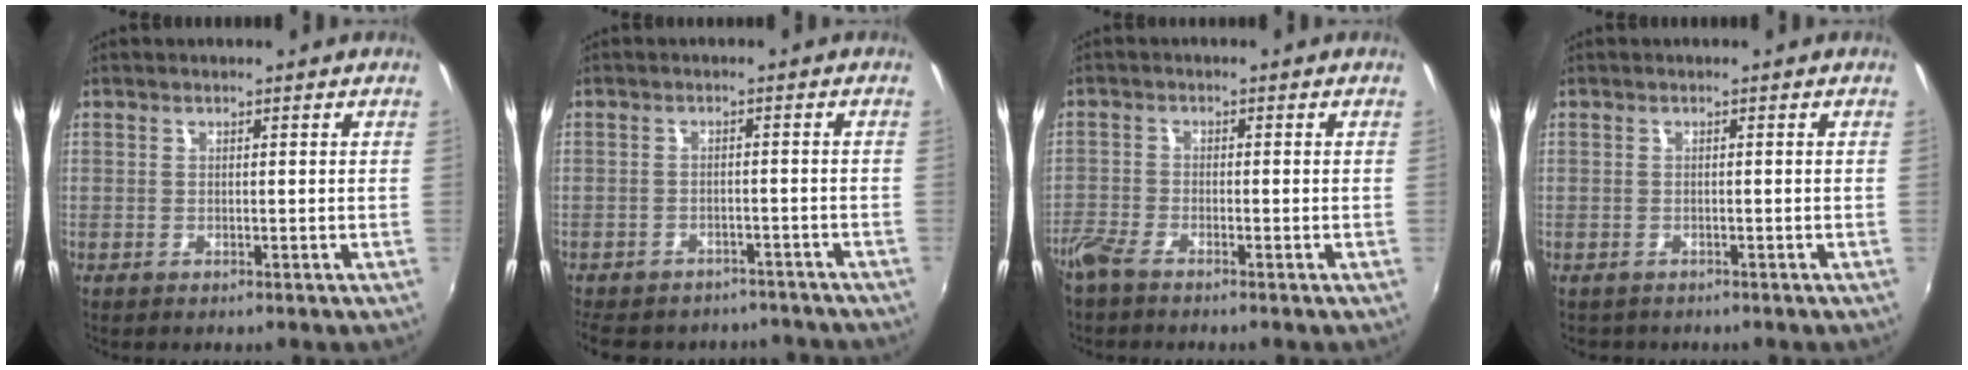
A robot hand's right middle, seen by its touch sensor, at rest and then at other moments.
{"total": 13.4, "force": [-11.2, 5.8, 4.5], "torque": [-0.109, -0.005, -0.145]}
{"total": 4.0, "force": [-3.4, 0.9, 1.8], "torque": [-0.054, -0.010, -0.073]}
{"total": 1.2, "force": [-0.8, 0.9, 0.0], "torque": [-0.005, -0.002, -0.012]}